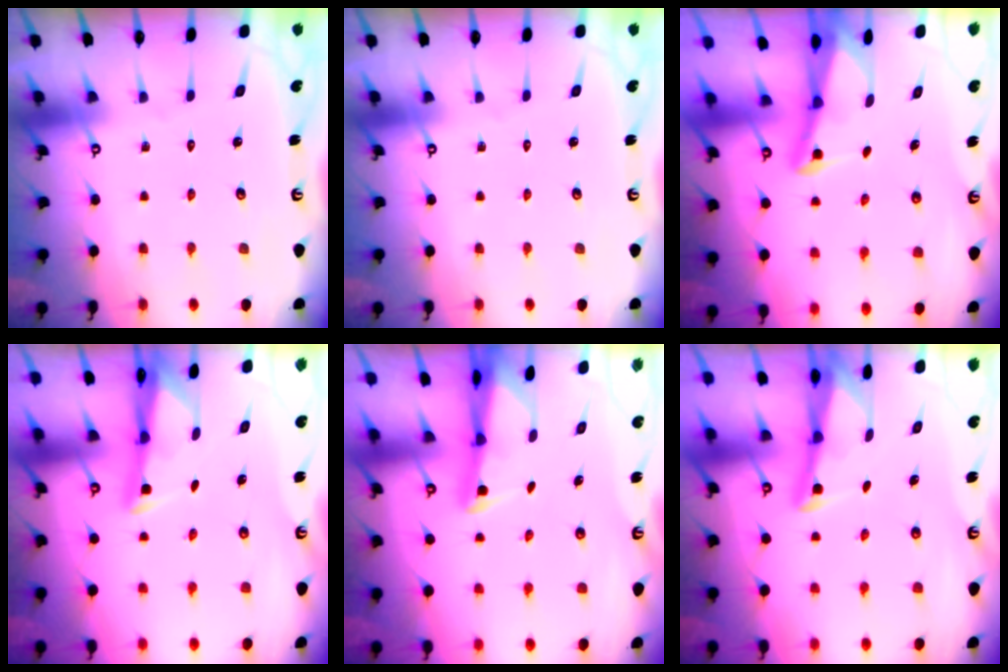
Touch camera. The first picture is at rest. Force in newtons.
{"total": 0.0}
{"total": 2.7, "press": 2.6, "slide": 0.6}
{"total": 2.8, "press": 2.7, "slide": 0.4}
{"total": 2.6, "press": 2.6, "slide": 0.5}
{"total": 2.9, "press": 2.9, "slide": 0.2}